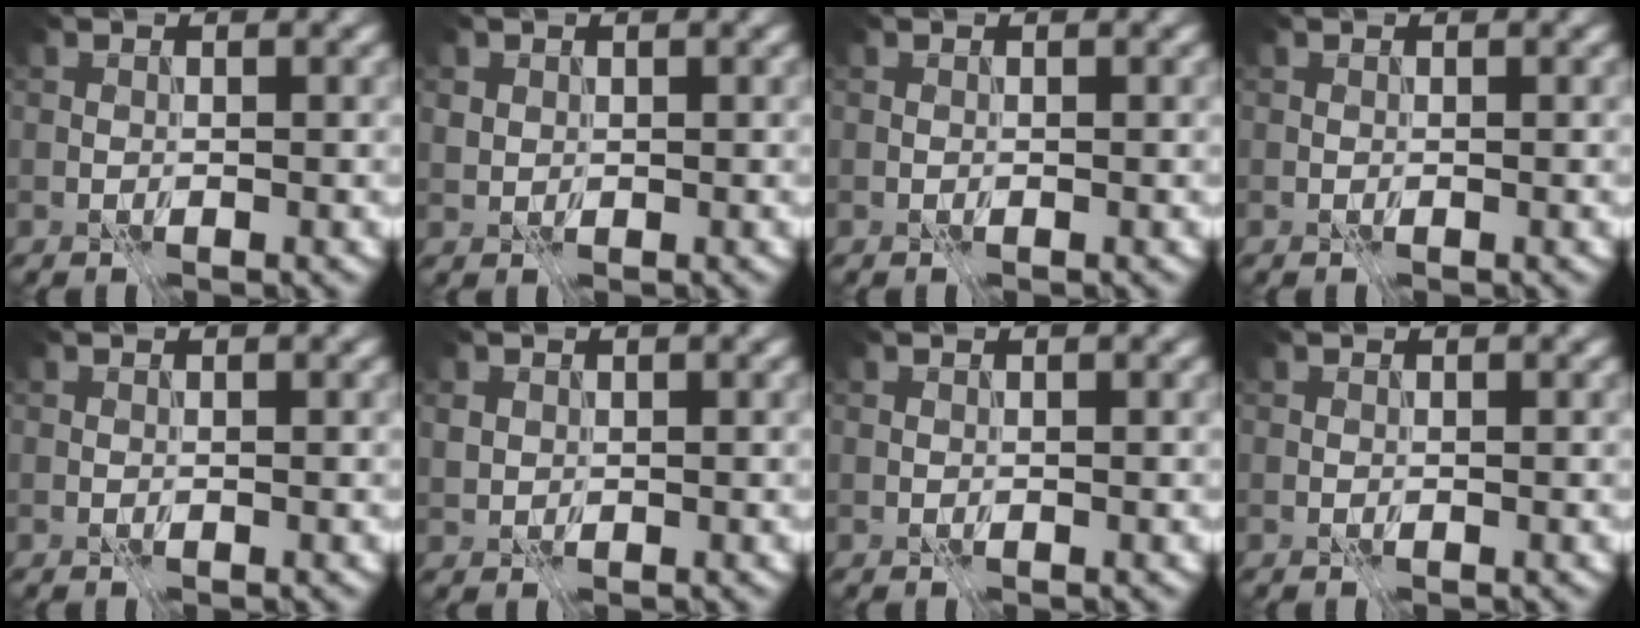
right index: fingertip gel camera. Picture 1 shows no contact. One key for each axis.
{"total": 1.1, "fx": 0.2, "fy": 1.0, "fz": 0.3, "tx": -0.011, "ty": -0.004, "tz": 0.006}
{"total": 0.0}
{"total": 0.0}
{"total": 0.0}
{"total": 1.1, "fx": 0.2, "fy": 1.0, "fz": 0.4, "tx": -0.013, "ty": -0.004, "tz": 0.004}
{"total": 0.0}
{"total": 0.0}